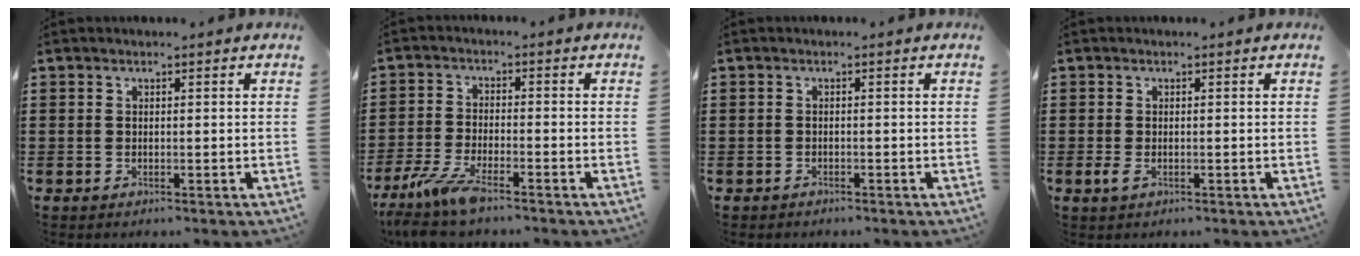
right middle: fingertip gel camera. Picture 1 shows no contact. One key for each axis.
{"total": 6.3, "fx": -4.9, "fy": 0.8, "fz": 3.8, "tx": -0.097, "ty": -0.021, "tz": -0.094}
{"total": 0.8, "fx": -0.7, "fy": 0.2, "fz": 0.0, "tx": -0.003, "ty": 0.000, "tz": -0.016}
{"total": 1.4, "fx": -0.4, "fy": 0.7, "fz": 1.2, "tx": -0.039, "ty": -0.009, "tz": -0.012}